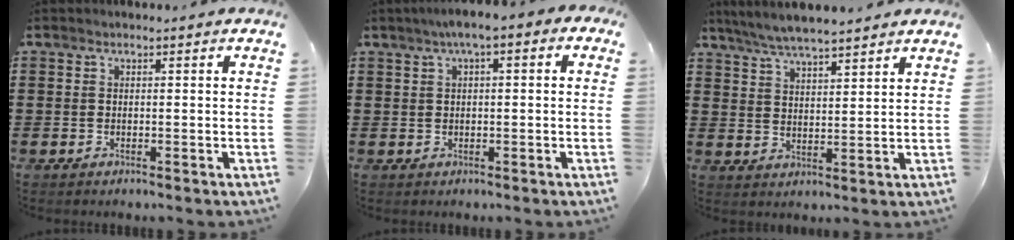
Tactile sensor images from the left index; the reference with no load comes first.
{"total": 2.6, "force": [0.4, 0.8, 2.5], "torque": [-0.047, 0.008, 0.004]}
{"total": 5.3, "force": [5.0, 0.3, 1.9], "torque": [-0.053, -0.015, 0.090]}